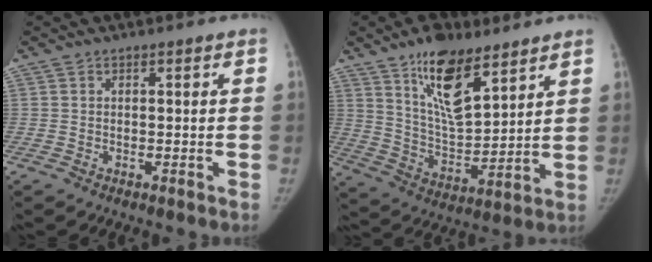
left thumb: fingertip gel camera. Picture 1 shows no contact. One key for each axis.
{"total": 14.8, "fx": 9.1, "fy": 5.9, "fz": 10.0, "tx": -0.145, "ty": -0.058, "tz": 0.170}